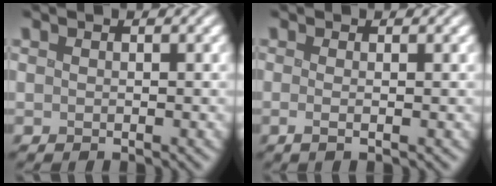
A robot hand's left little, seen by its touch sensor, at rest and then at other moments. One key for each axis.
{"total": 1.1, "fx": -0.3, "fy": 0.2, "fz": 1.1, "tx": -0.018, "ty": 0.000, "tz": -0.010}